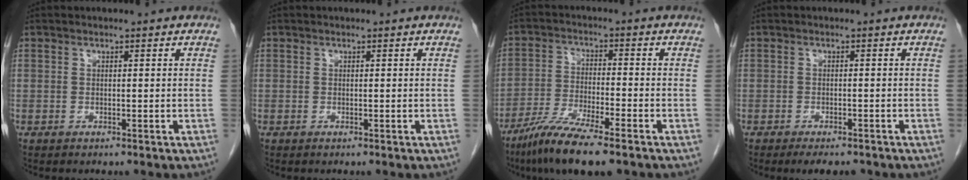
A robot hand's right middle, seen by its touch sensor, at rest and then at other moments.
{"total": 0.0}
{"total": 10.2, "force": [-7.4, 0.8, 7.0], "torque": [-0.133, -0.028, -0.133]}
{"total": 4.6, "force": [-3.7, 1.6, 2.2], "torque": [-0.027, -0.007, -0.048]}